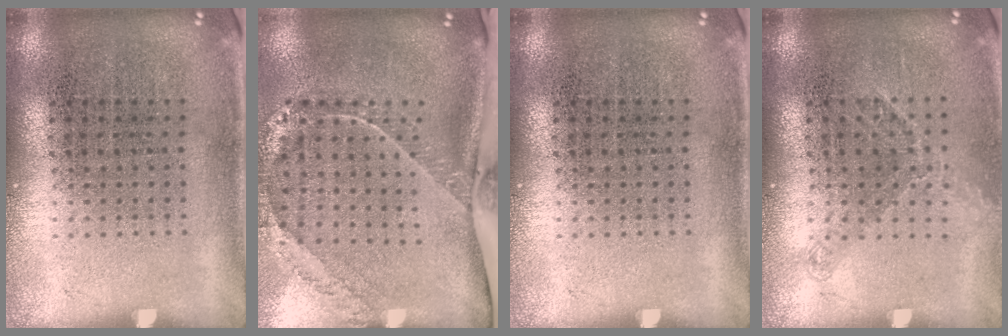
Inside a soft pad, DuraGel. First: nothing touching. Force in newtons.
{"total": 2.5, "press": 1.8, "slide": 1.8}
{"total": 0.0}
{"total": 1.1, "press": 0.9, "slide": 0.6}